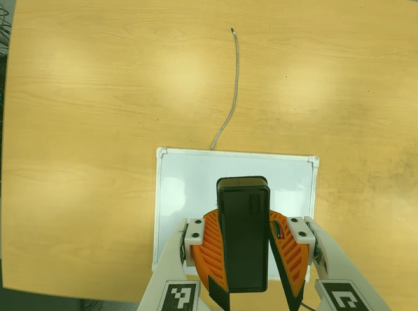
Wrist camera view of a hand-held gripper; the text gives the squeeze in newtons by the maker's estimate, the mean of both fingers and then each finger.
{"total": 9.6, "left": 9.7, "right": 9.5}